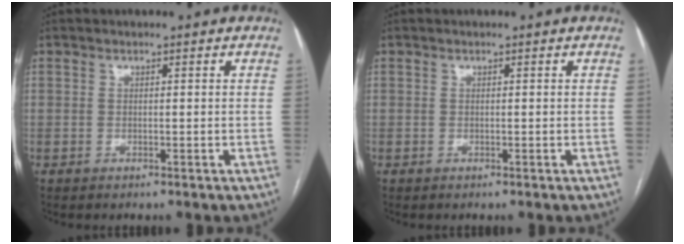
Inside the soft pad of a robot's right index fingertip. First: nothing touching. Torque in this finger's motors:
{"motor_torque": [0.00, 0.00, 0.00, 0.00]}